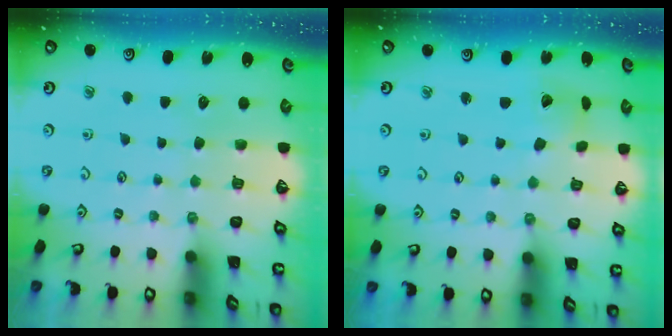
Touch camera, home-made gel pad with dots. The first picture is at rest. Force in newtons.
{"total": 4.7, "press": 4.7, "slide": 0.6}